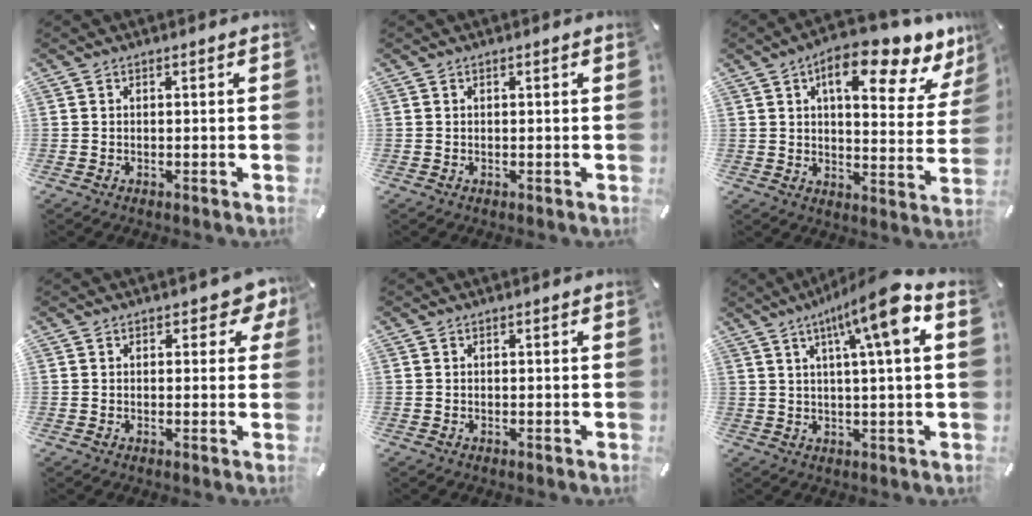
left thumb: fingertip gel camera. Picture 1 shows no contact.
{"total": 0.0}
{"total": 15.5, "force": [9.4, 6.2, 10.6], "torque": [-0.135, -0.063, 0.145]}
{"total": 3.9, "force": [1.8, 2.4, 2.5], "torque": [-0.022, -0.002, 0.024]}
{"total": 0.0}
{"total": 13.7, "force": [5.2, 1.8, 12.5], "torque": [-0.204, -0.013, 0.079]}